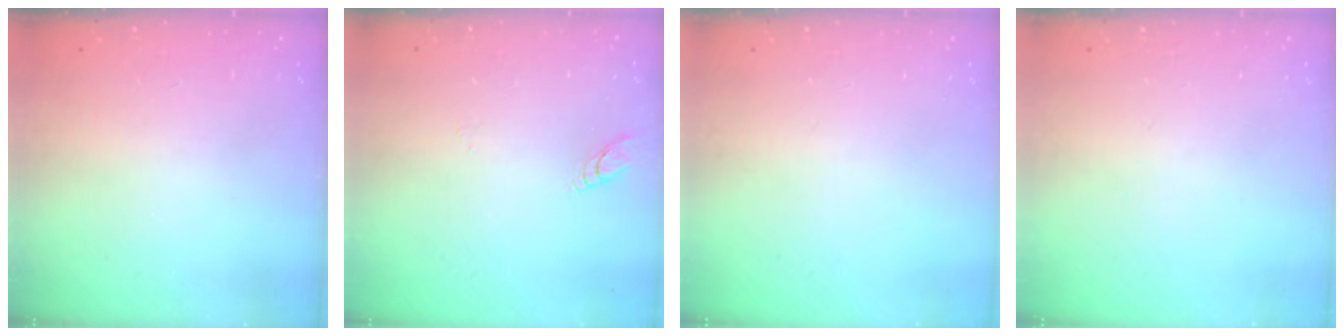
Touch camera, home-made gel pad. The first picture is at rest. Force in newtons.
{"total": 2.8, "press": 2.8, "slide": 0.3}
{"total": 0.0}
{"total": 0.0}